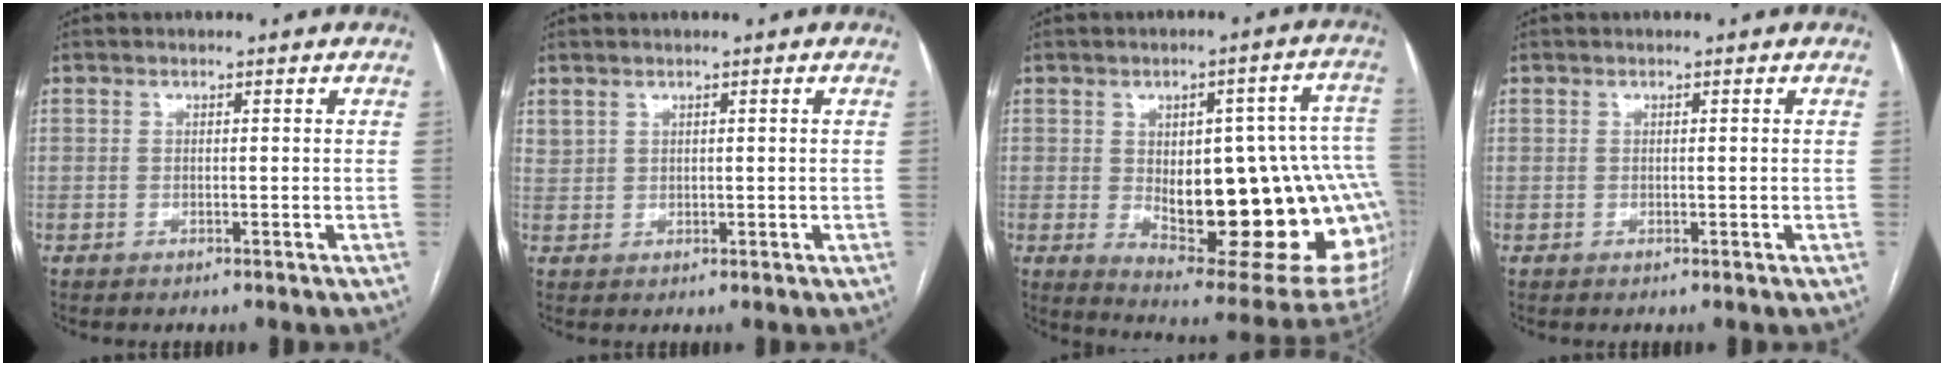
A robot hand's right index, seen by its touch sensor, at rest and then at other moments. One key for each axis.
{"total": 1.9, "fx": 1.4, "fy": 1.1, "fz": 0.6, "tx": -0.013, "ty": 0.005, "tz": 0.034}
{"total": 26.7, "fx": -2.5, "fy": 7.9, "fz": 25.3, "tx": -0.272, "ty": 0.013, "tz": -0.009}
{"total": 0.6, "fx": 0.2, "fy": 0.4, "fz": 0.4, "tx": -0.008, "ty": 0.000, "tz": 0.007}